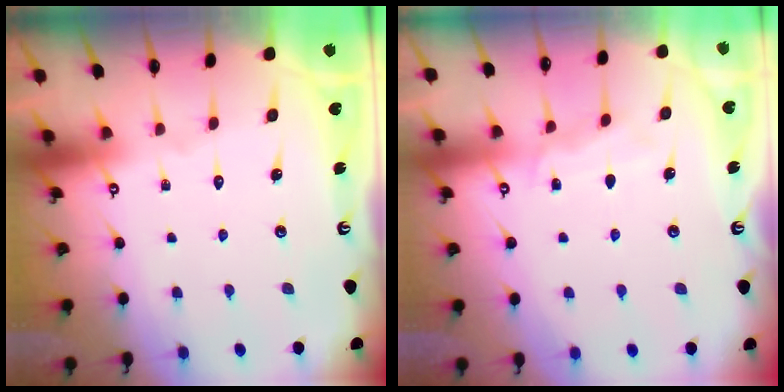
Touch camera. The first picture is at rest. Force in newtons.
{"total": 4.7, "press": 4.7, "slide": 0.6}